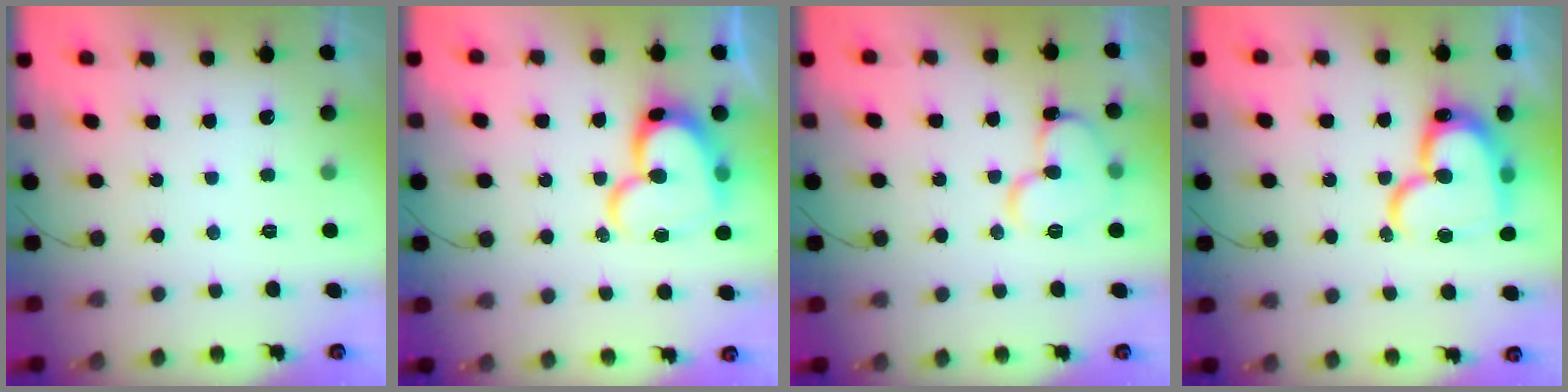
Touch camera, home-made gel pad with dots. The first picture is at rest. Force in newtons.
{"total": 18.6, "press": 18.6, "slide": 1.5}
{"total": 11.6, "press": 11.5, "slide": 1.6}
{"total": 21.3, "press": 21.3, "slide": 1.9}